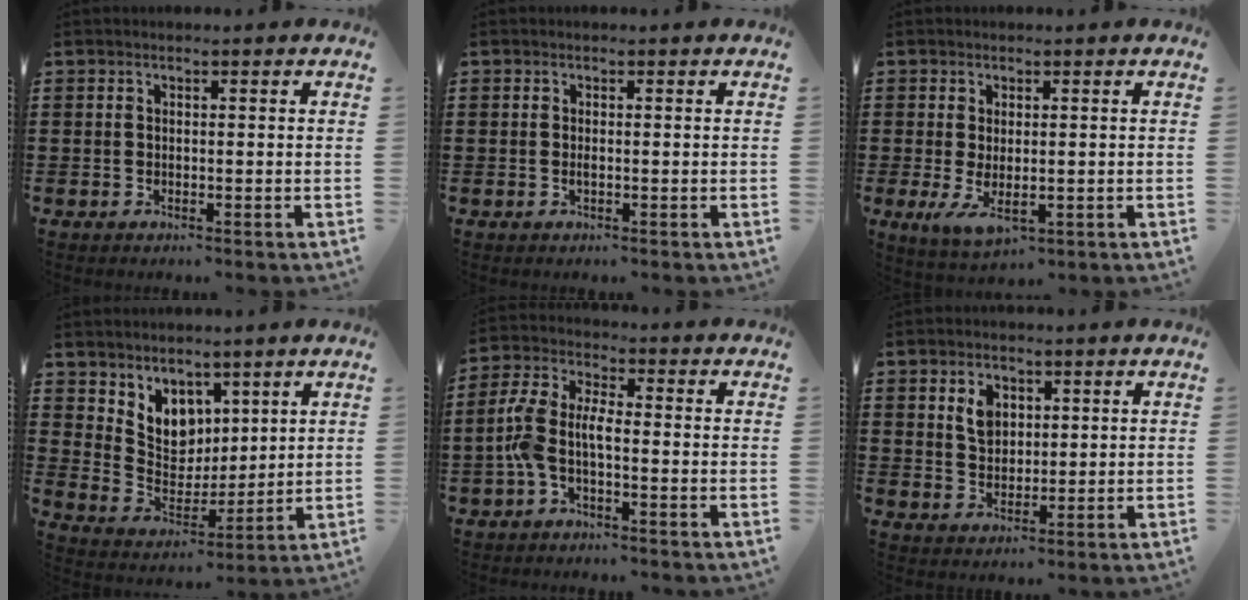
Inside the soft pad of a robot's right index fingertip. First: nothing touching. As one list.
[{"total": 0.7, "force": [-0.1, 0.2, 0.7], "torque": [-0.014, -0.004, -0.001]}, {"total": 4.1, "force": [-0.6, 1.9, 3.6], "torque": [-0.071, -0.008, -0.013]}, {"total": 6.5, "force": [4.3, 4.8, 1.0], "torque": [-0.047, -0.025, 0.083]}, {"total": 5.6, "force": [-1.7, 2.5, 4.7], "torque": [-0.127, -0.005, -0.043]}, {"total": 3.9, "force": [1.6, 2.7, 2.2], "torque": [-0.046, 0.007, 0.027]}]